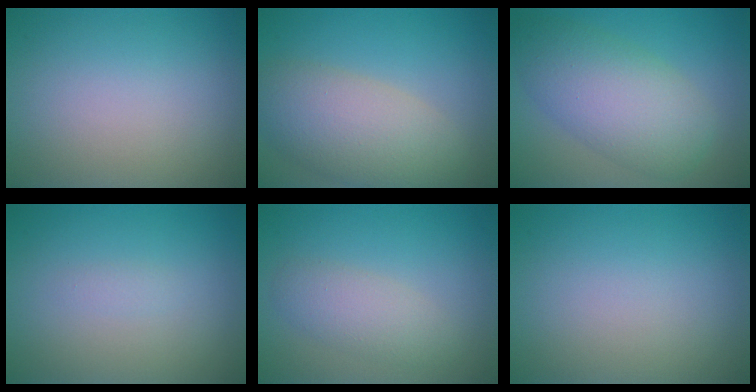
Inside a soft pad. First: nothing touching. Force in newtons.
{"total": 6.9, "press": 6.9, "slide": 0.4}
{"total": 7.3, "press": 7.3, "slide": 0.1}
{"total": 0.6, "press": 0.6, "slide": 0.0}
{"total": 2.8, "press": 2.7, "slide": 0.3}
{"total": 0.0}